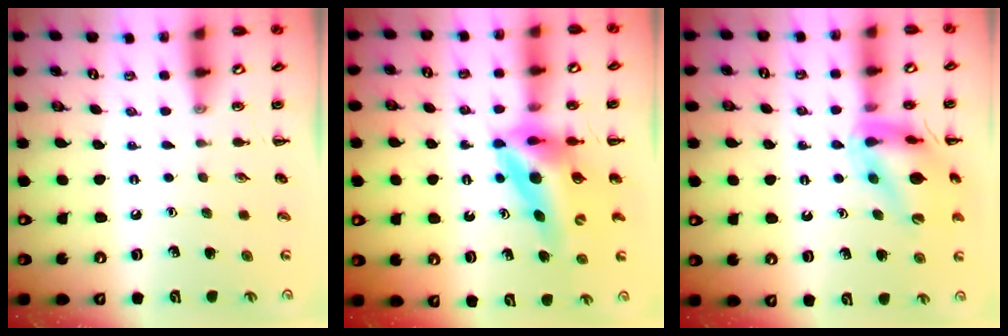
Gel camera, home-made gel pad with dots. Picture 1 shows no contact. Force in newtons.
{"total": 12.2, "press": 11.5, "slide": 4.0}
{"total": 14.9, "press": 14.8, "slide": 1.7}